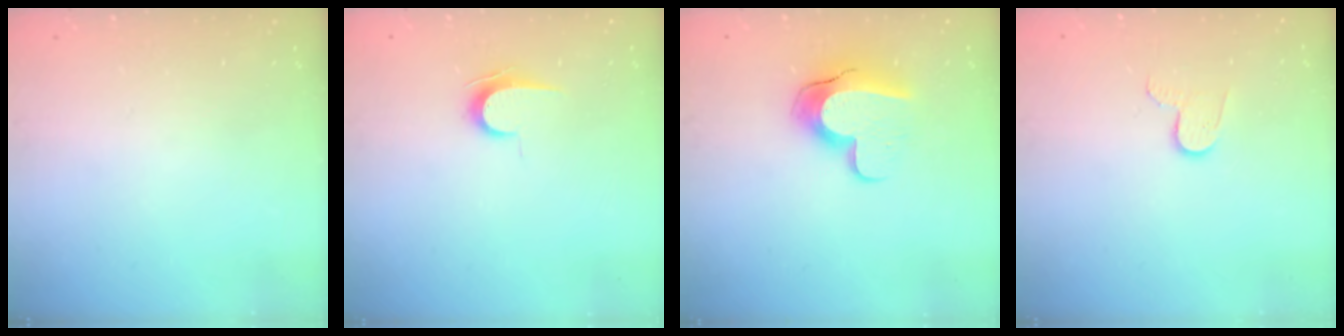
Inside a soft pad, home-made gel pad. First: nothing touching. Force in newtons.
{"total": 7.0, "press": 7.0, "slide": 0.8}
{"total": 11.9, "press": 11.9, "slide": 1.1}
{"total": 5.8, "press": 5.8, "slide": 0.5}